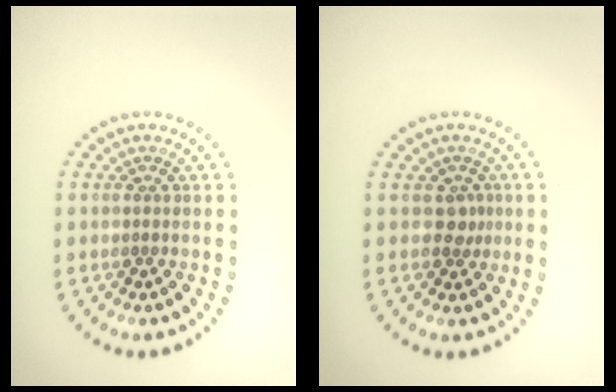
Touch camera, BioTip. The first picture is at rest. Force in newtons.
{"total": 1.6, "press": 1.3, "slide": 1.1}